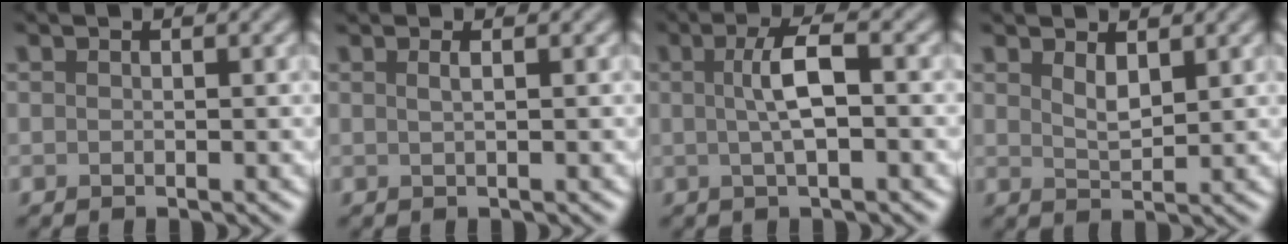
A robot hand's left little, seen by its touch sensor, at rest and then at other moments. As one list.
[{"total": 1.4, "force": [0.6, 0.6, 1.1], "torque": [-0.010, 0.001, -0.001]}, {"total": 3.5, "force": [0.2, 0.8, 3.4], "torque": [-0.067, 0.008, 0.002]}, {"total": 1.9, "force": [1.3, 0.6, 1.2], "torque": [-0.026, -0.004, 0.027]}]